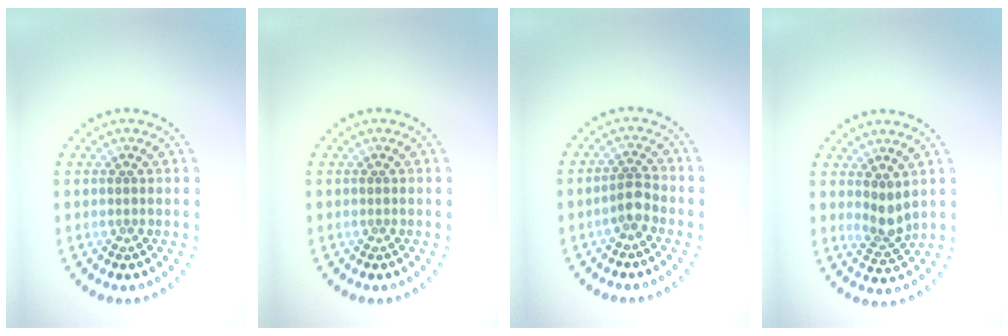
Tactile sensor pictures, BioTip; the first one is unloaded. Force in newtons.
{"total": 0.0}
{"total": 1.9, "press": 1.6, "slide": 1.0}
{"total": 2.1, "press": 1.7, "slide": 1.2}